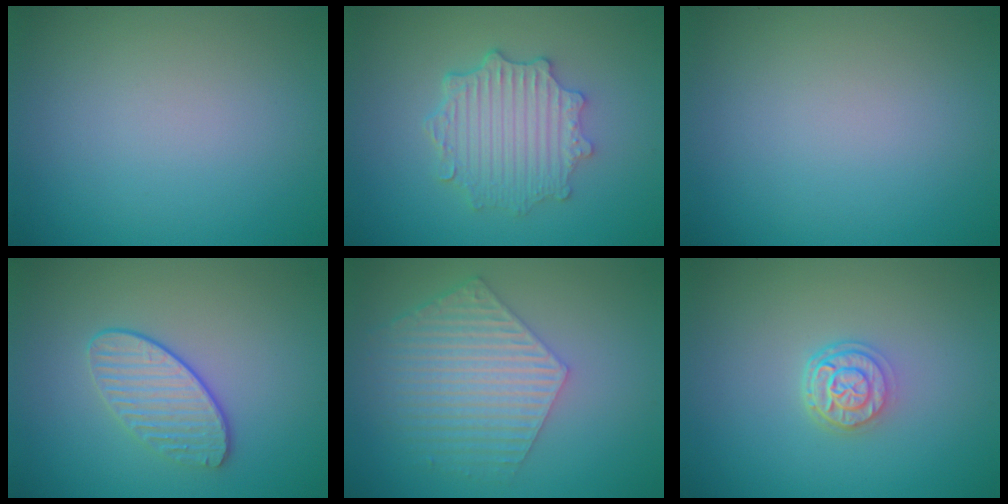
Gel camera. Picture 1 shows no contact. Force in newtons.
{"total": 4.7, "press": 3.8, "slide": 2.8}
{"total": 0.0}
{"total": 2.7, "press": 2.4, "slide": 1.2}
{"total": 5.9, "press": 4.4, "slide": 4.0}
{"total": 2.8, "press": 2.1, "slide": 1.8}